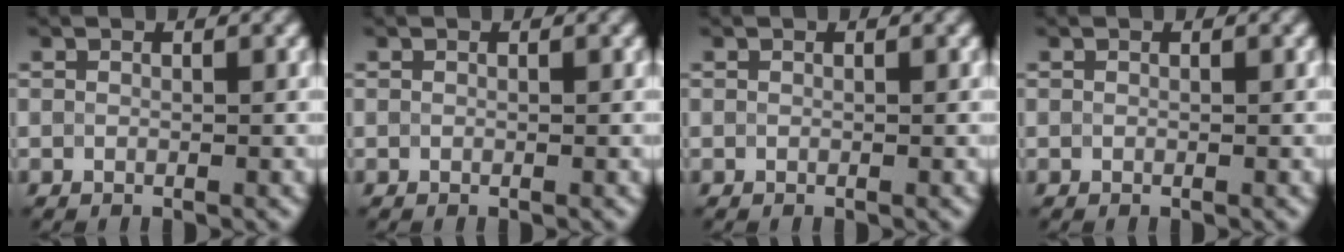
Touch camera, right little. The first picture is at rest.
{"total": 0.0}
{"total": 0.0}
{"total": 0.0}